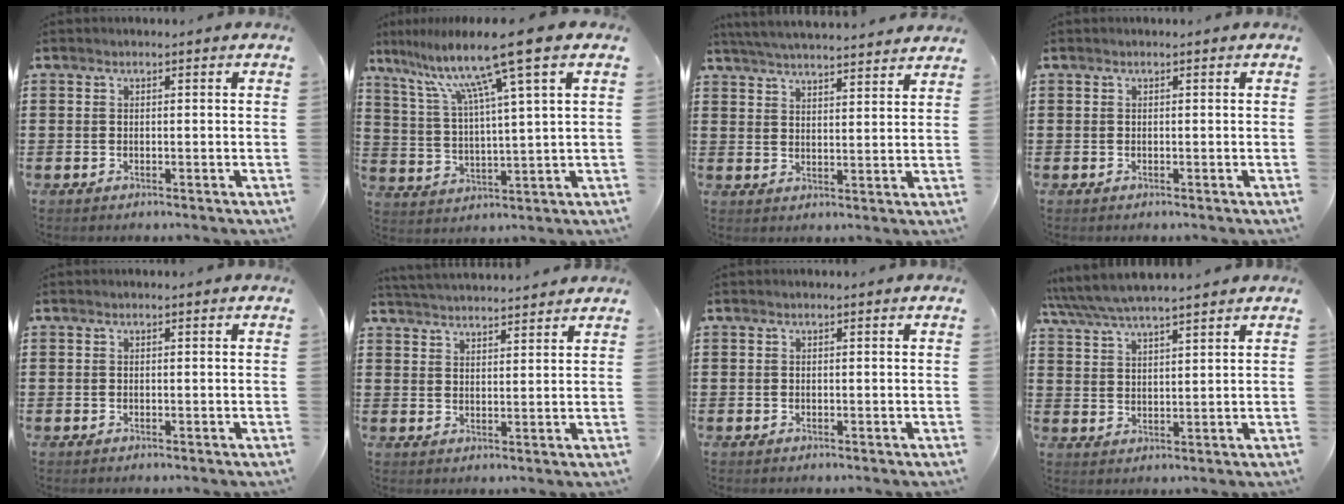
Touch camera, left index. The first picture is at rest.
{"total": 12.0, "force": [7.8, -0.4, 9.1], "torque": [-0.199, -0.028, 0.124]}
{"total": 4.8, "force": [4.7, -0.4, 0.9], "torque": [-0.034, -0.025, 0.083]}
{"total": 0.0}
{"total": 0.0}
{"total": 3.4, "force": [3.4, -0.3, 0.1], "torque": [-0.015, -0.015, 0.061]}
{"total": 0.0}
{"total": 5.0, "force": [4.6, 0.5, 1.9], "torque": [-0.053, -0.016, 0.081]}